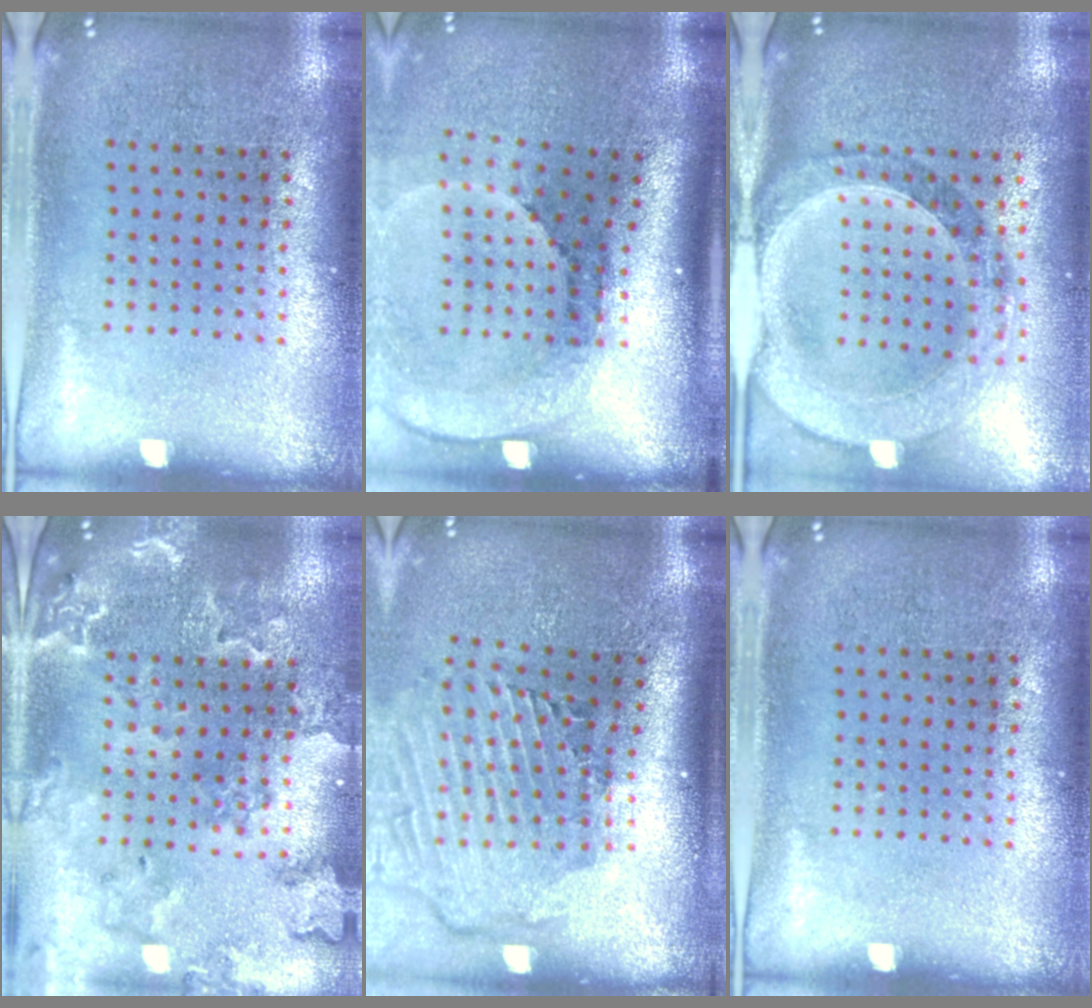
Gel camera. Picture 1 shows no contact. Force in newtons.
{"total": 2.6, "press": 1.7, "slide": 1.9}
{"total": 1.5, "press": 1.4, "slide": 0.5}
{"total": 1.8, "press": 1.8, "slide": 0.3}
{"total": 3.0, "press": 2.1, "slide": 2.1}
{"total": 0.0}